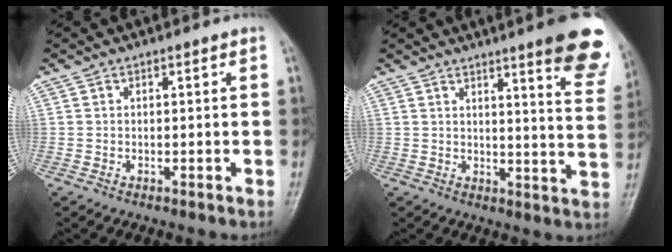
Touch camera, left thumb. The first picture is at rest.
{"total": 13.3, "force": [8.8, 1.6, 9.9], "torque": [-0.094, -0.051, 0.097]}